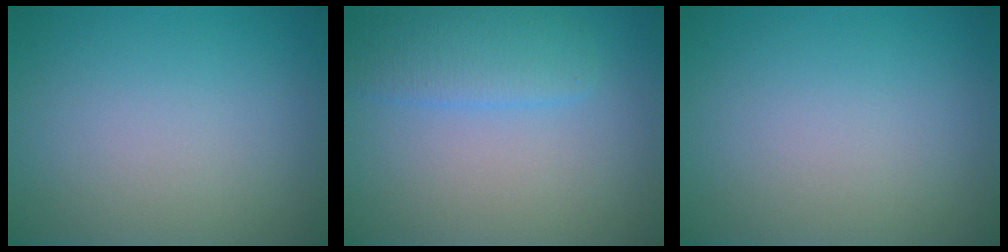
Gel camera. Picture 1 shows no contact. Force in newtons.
{"total": 3.2, "press": 3.2, "slide": 0.1}
{"total": 0.0}